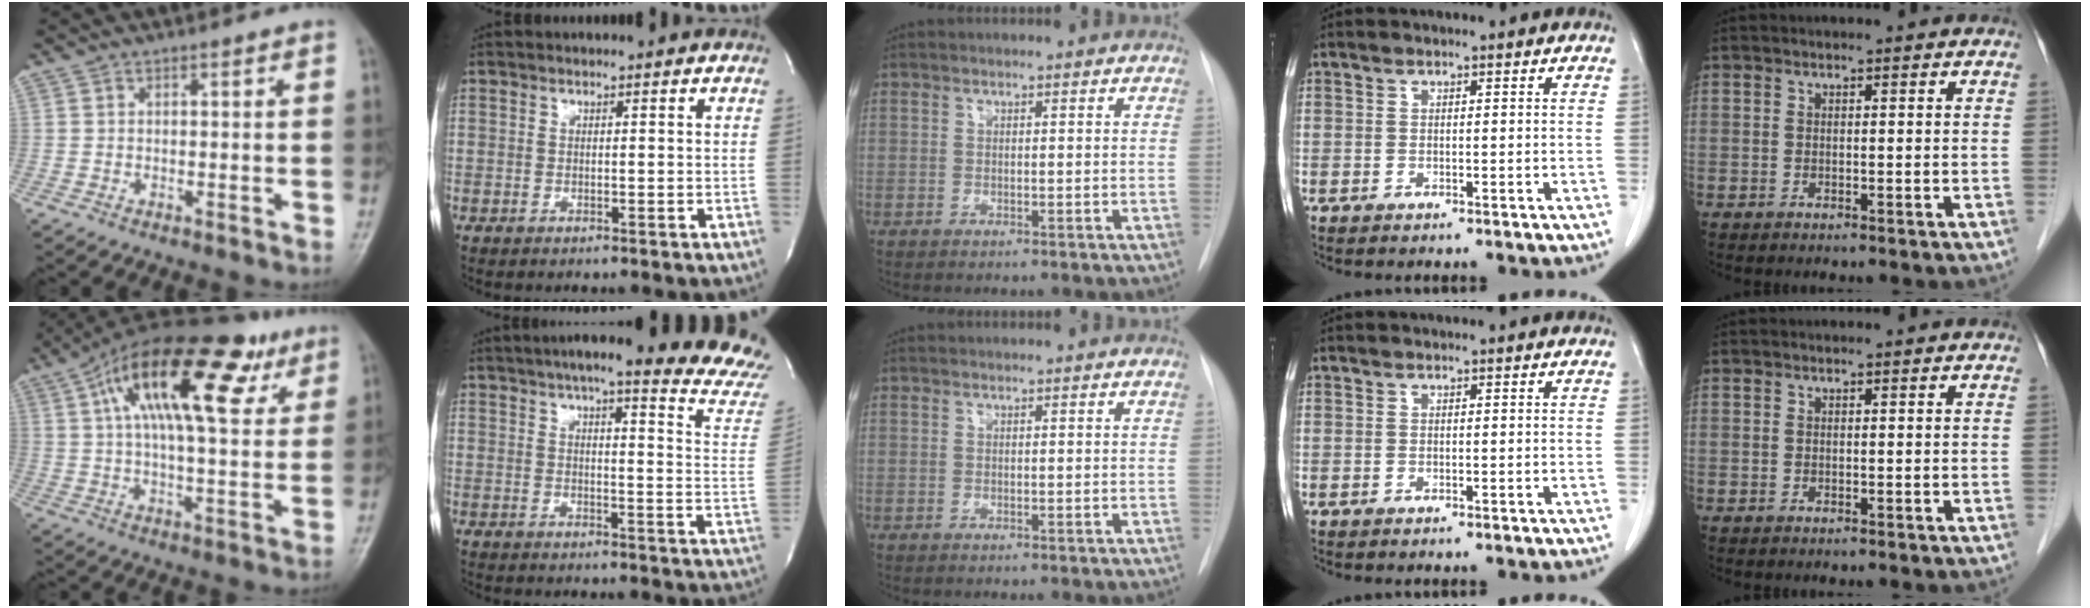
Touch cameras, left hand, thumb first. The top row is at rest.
{"thumb": {"total": 24.3, "force": [9.9, 10.0, 19.8], "torque": [-0.304, 0.014, 0.151]}, "index": {"total": 23.6, "force": [20.8, 1.1, 11.0], "torque": [-0.145, -0.065, 0.235]}}